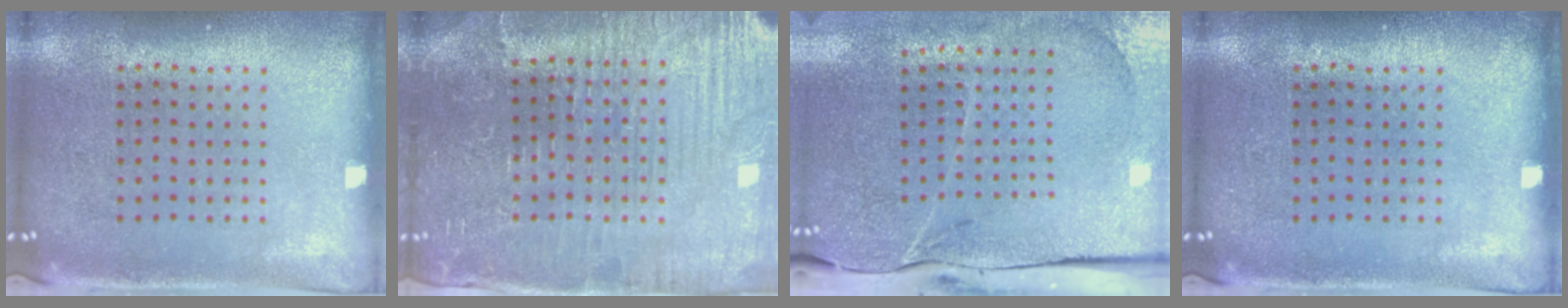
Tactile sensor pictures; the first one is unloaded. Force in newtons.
{"total": 4.4, "press": 4.2, "slide": 1.2}
{"total": 3.9, "press": 3.3, "slide": 2.0}
{"total": 0.0}